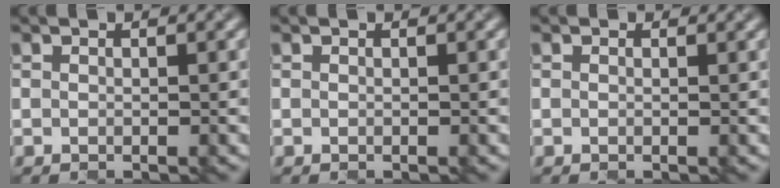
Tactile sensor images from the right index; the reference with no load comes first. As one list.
[{"total": 0.0}, {"total": 0.7, "force": [0.6, 0.4, 0.1], "torque": [-0.005, -0.002, 0.008]}]